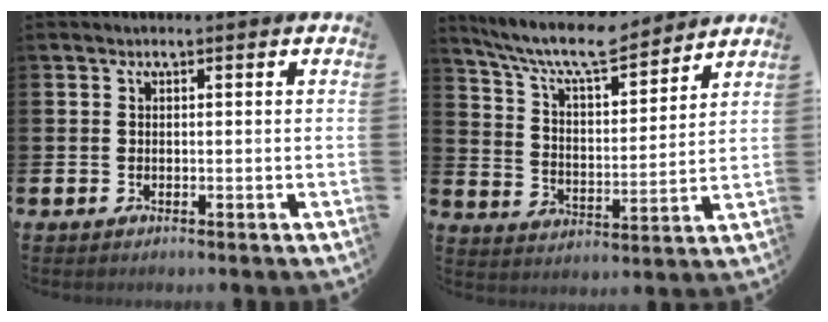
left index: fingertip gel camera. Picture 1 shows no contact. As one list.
[{"total": 9.3, "force": [8.4, 1.7, 3.6], "torque": [-0.101, -0.051, 0.147]}]